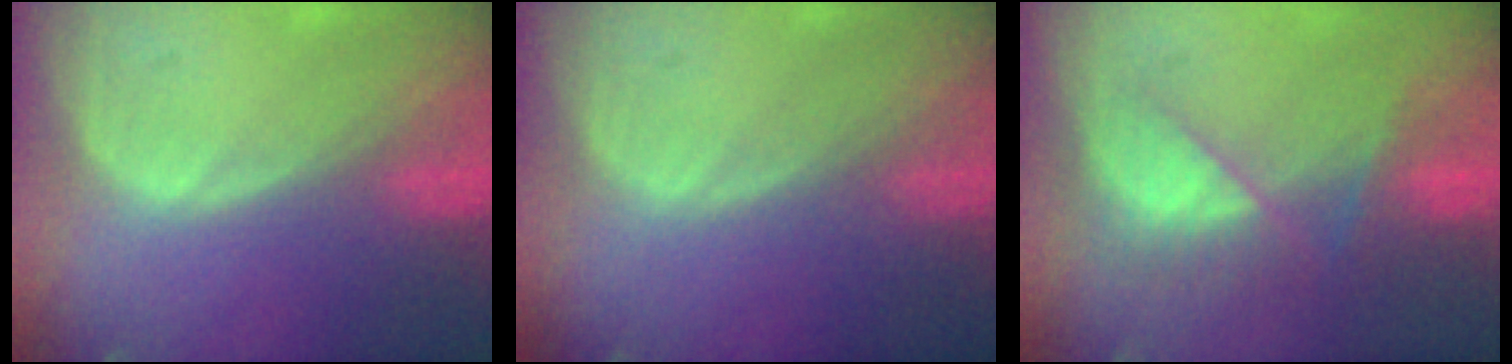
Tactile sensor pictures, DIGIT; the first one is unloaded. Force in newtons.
{"total": 0.0}
{"total": 7.7, "press": 7.0, "slide": 3.2}